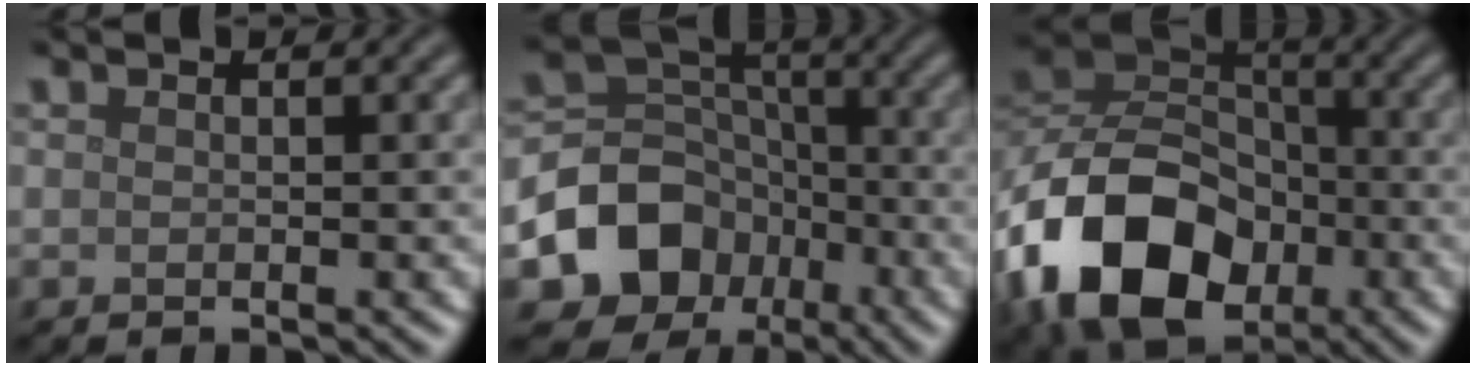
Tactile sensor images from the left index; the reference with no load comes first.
{"total": 8.4, "force": [-3.7, 6.8, 3.4], "torque": [-0.048, -0.001, -0.072]}
{"total": 14.5, "force": [-6.2, 10.4, 8.0], "torque": [-0.184, -0.012, -0.124]}